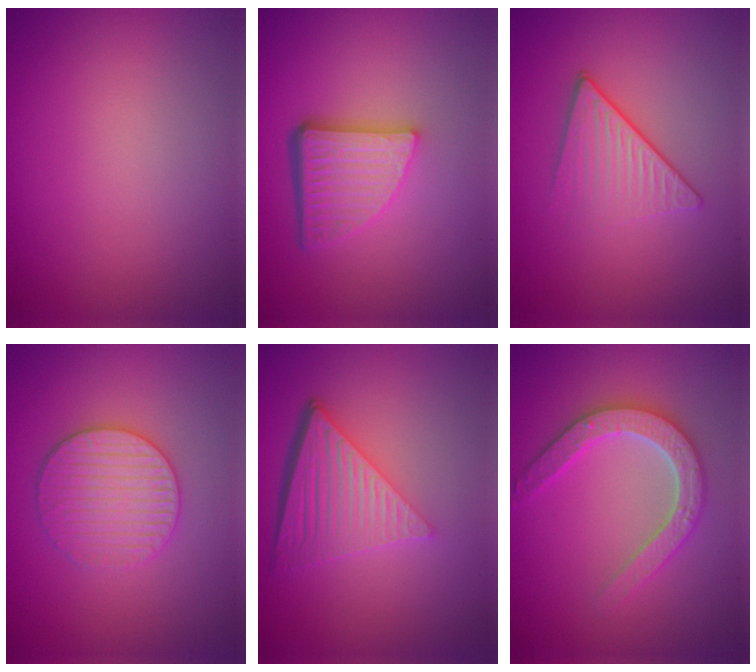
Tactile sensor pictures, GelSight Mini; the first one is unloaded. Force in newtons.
{"total": 5.4, "press": 3.7, "slide": 3.9}
{"total": 4.1, "press": 2.9, "slide": 2.9}
{"total": 3.7, "press": 3.6, "slide": 0.8}
{"total": 6.5, "press": 4.3, "slide": 4.9}
{"total": 4.6, "press": 4.6, "slide": 0.8}